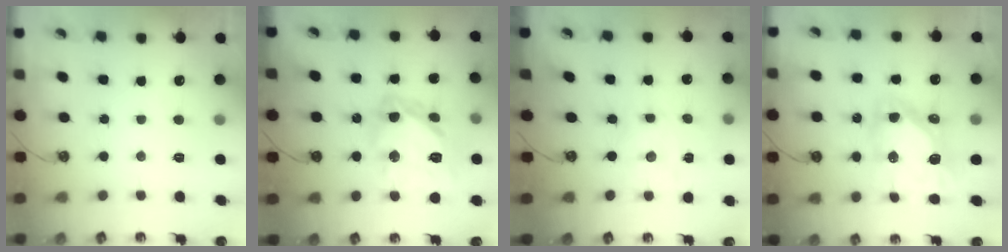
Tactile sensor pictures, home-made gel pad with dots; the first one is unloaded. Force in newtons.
{"total": 17.7, "press": 17.6, "slide": 1.7}
{"total": 0.8, "press": 0.8, "slide": 0.1}
{"total": 13.4, "press": 13.3, "slide": 1.5}